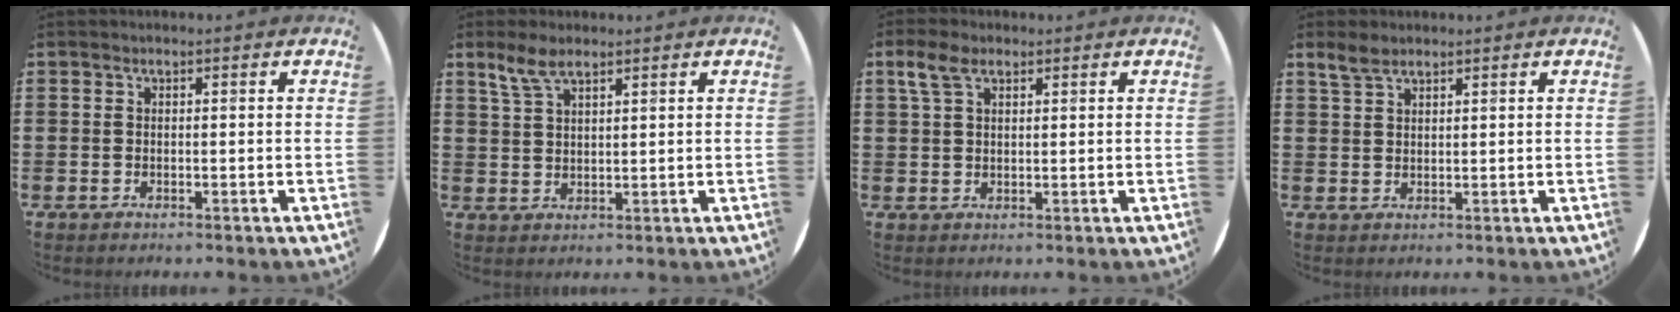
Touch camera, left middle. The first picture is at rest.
{"total": 3.8, "force": [2.8, 1.3, 2.3], "torque": [-0.050, 0.005, 0.052]}
{"total": 3.5, "force": [2.3, 1.7, 2.1], "torque": [-0.046, 0.007, 0.041]}
{"total": 2.8, "force": [2.2, 1.1, 1.2], "torque": [-0.028, 0.005, 0.042]}